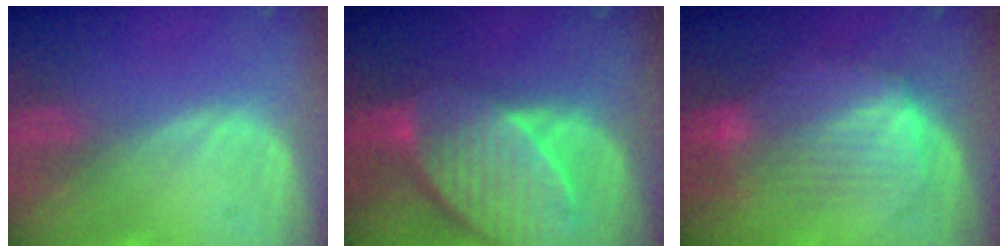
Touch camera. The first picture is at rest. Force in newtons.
{"total": 10.5, "press": 9.3, "slide": 5.0}
{"total": 7.9, "press": 7.5, "slide": 2.3}